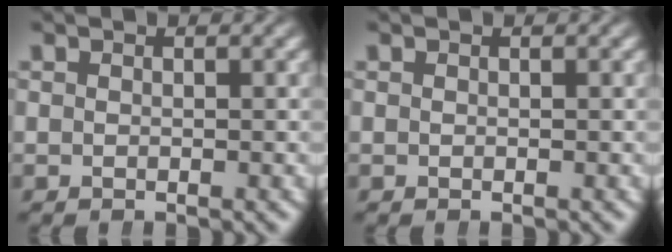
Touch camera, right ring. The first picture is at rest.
{"total": 0.0}